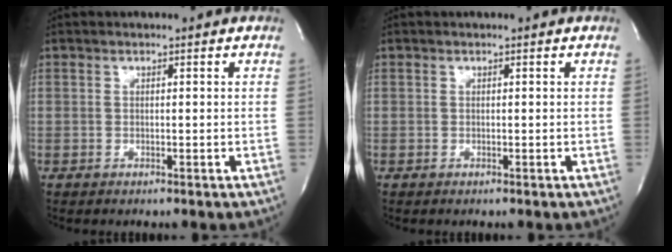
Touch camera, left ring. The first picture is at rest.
{"total": 0.0}